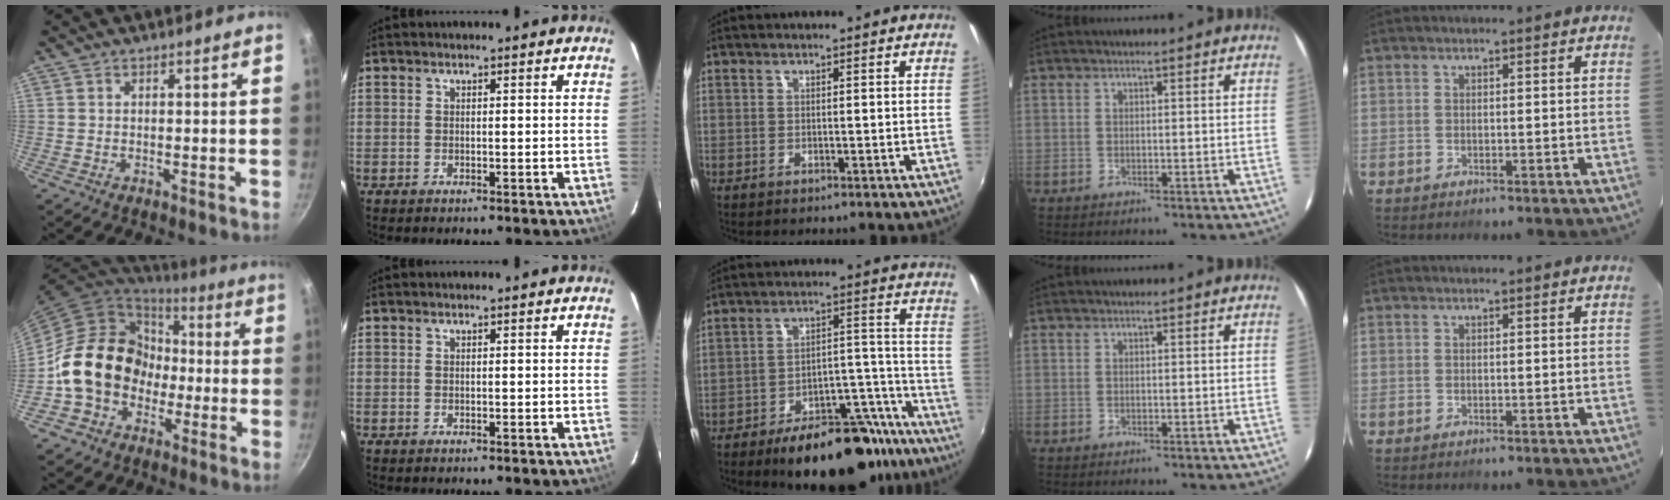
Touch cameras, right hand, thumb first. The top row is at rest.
{"thumb": {"total": 17.5, "force": [-2.5, 14.7, 9.1], "torque": [-0.111, 0.055, -0.040]}, "middle": {"total": 21.5, "force": [-17.0, 8.4, 10.1], "torque": [-0.142, 0.043, -0.217]}}